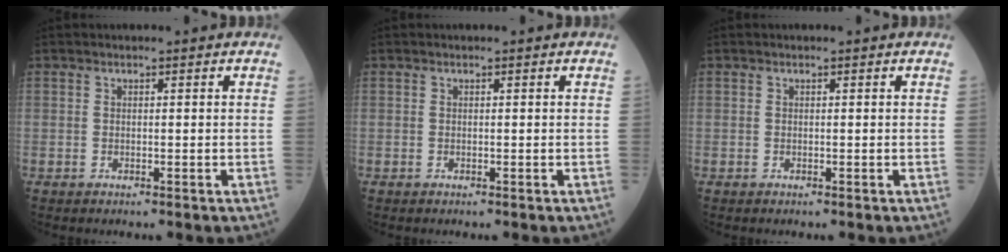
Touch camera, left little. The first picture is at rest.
{"total": 0.0}
{"total": 0.0}